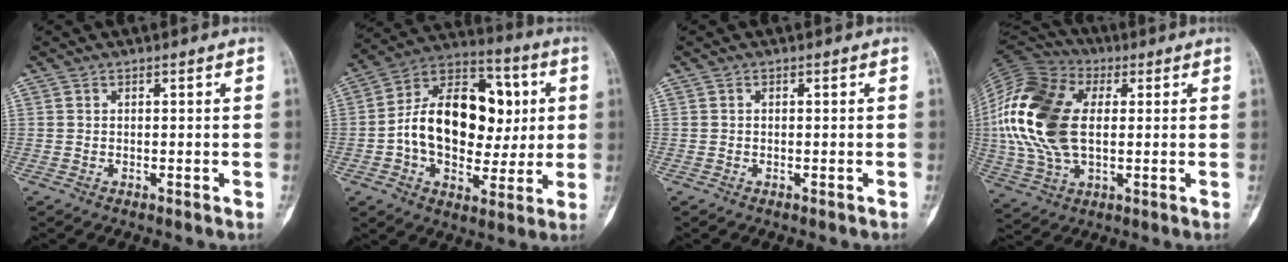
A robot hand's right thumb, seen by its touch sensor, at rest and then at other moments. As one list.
[{"total": 22.0, "force": [1.4, 14.7, 16.2], "torque": [-0.231, 0.027, 0.023]}, {"total": 0.0}, {"total": 20.5, "force": [2.3, 12.3, 16.2], "torque": [-0.345, 0.008, 0.038]}]